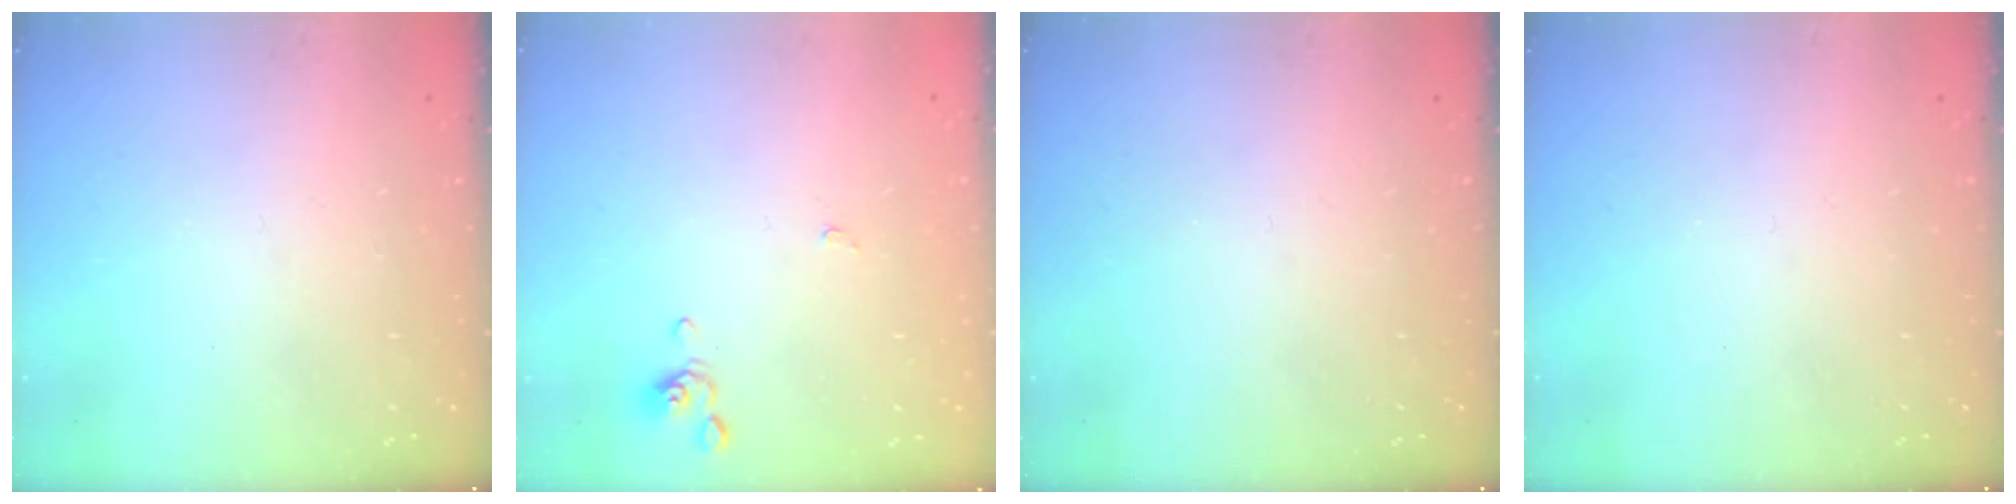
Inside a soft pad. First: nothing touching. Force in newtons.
{"total": 0.0}
{"total": 0.0}
{"total": 0.0}